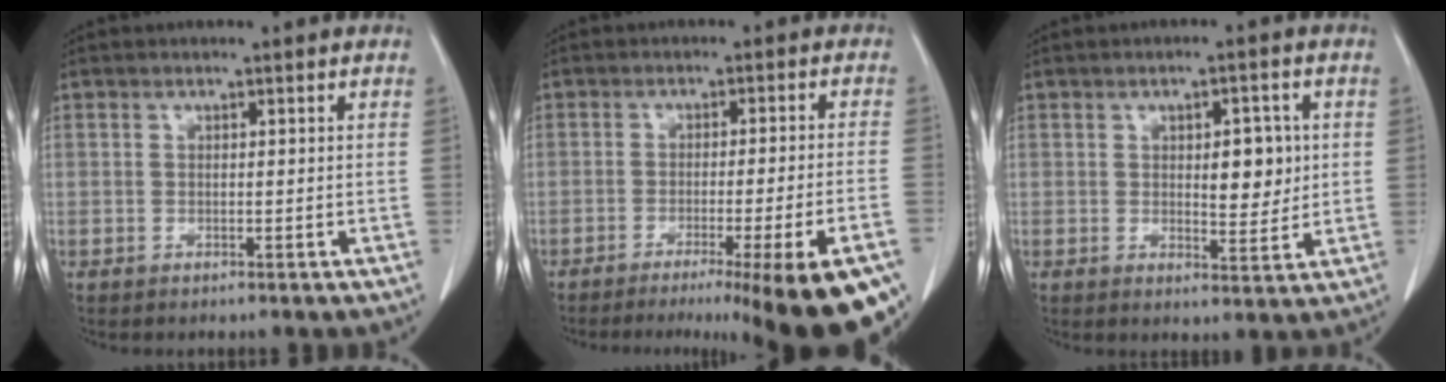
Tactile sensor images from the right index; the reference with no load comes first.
{"total": 19.2, "force": [-13.6, -0.2, 13.6], "torque": [-0.088, -0.024, -0.179]}
{"total": 5.8, "force": [0.9, 2.5, 5.1], "torque": [-0.063, -0.004, 0.015]}